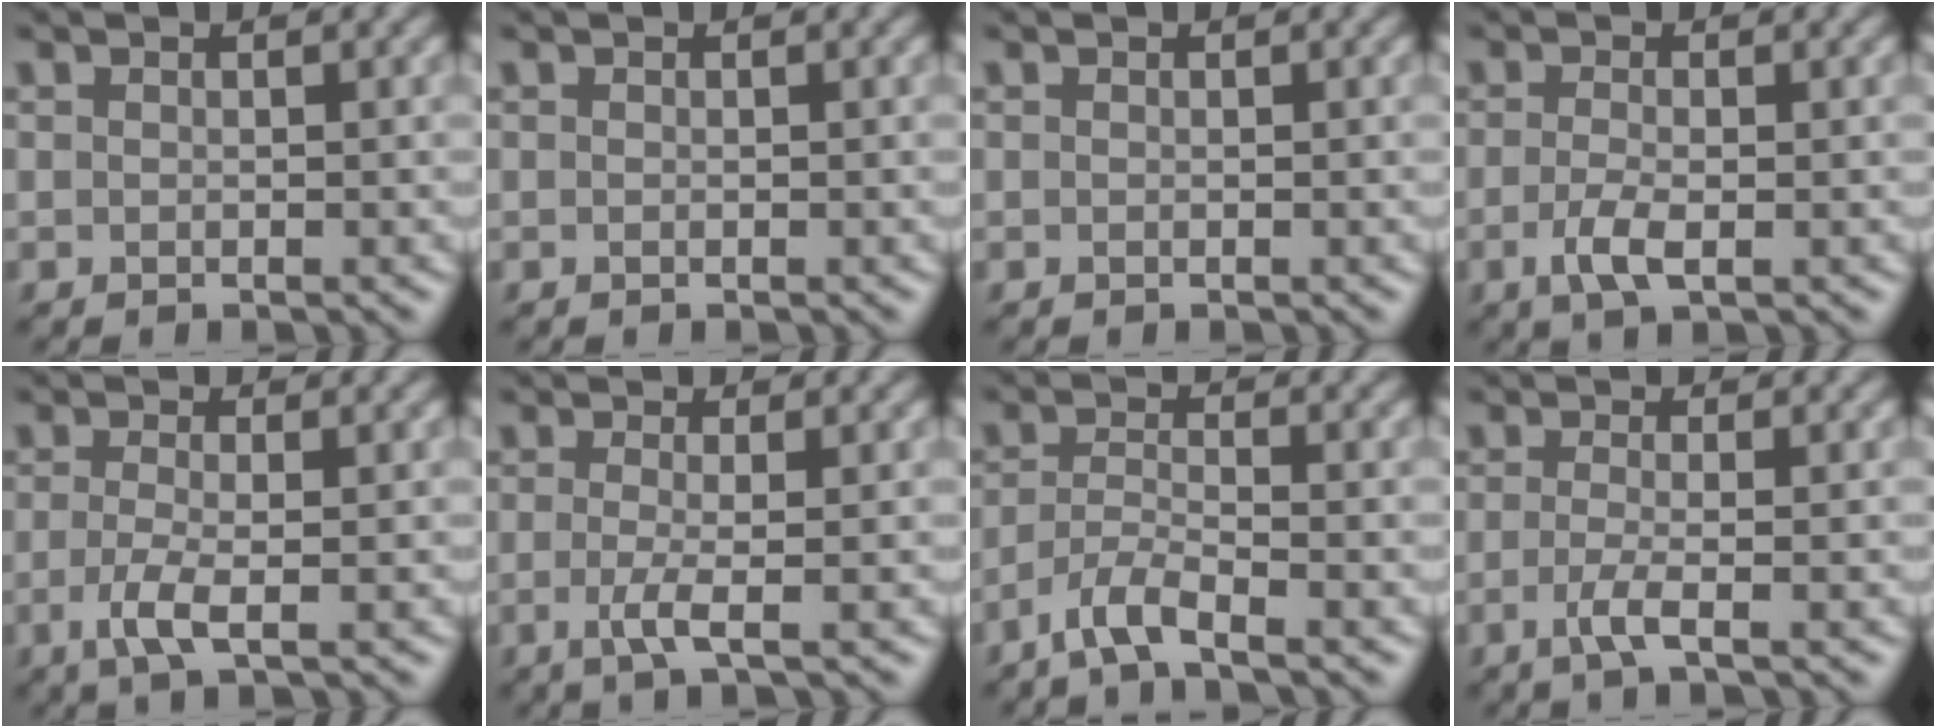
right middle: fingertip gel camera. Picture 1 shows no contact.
{"total": 0.0}
{"total": 0.0}
{"total": 2.5, "force": [-0.8, 0.9, 2.2], "torque": [-0.054, -0.007, -0.019]}
{"total": 2.7, "force": [-0.8, 0.7, 2.5], "torque": [-0.059, -0.007, -0.020]}
{"total": 2.6, "force": [-0.6, 0.5, 2.4], "torque": [-0.049, -0.007, -0.015]}
{"total": 3.3, "force": [-2.3, 0.5, 2.3], "torque": [-0.048, -0.001, -0.057]}
{"total": 2.4, "force": [-0.8, 0.6, 2.2], "torque": [-0.044, -0.004, -0.025]}